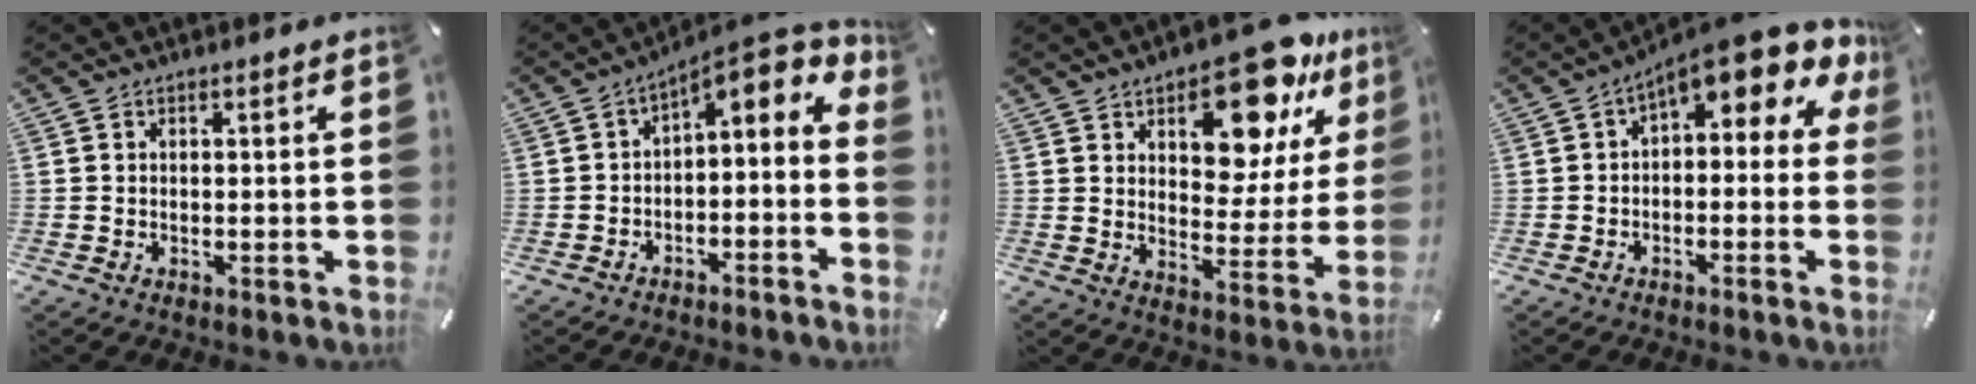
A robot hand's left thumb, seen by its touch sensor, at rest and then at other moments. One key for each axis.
{"total": 6.1, "fx": 2.8, "fy": 3.2, "fz": 4.4, "tx": -0.055, "ty": -0.035, "tz": 0.041}
{"total": 16.3, "fx": 11.6, "fy": 7.6, "fz": 8.4, "tx": -0.111, "ty": -0.078, "tz": 0.198}
{"total": 9.3, "fx": 5.4, "fy": 3.2, "fz": 6.8, "tx": -0.102, "ty": -0.049, "tz": 0.092}